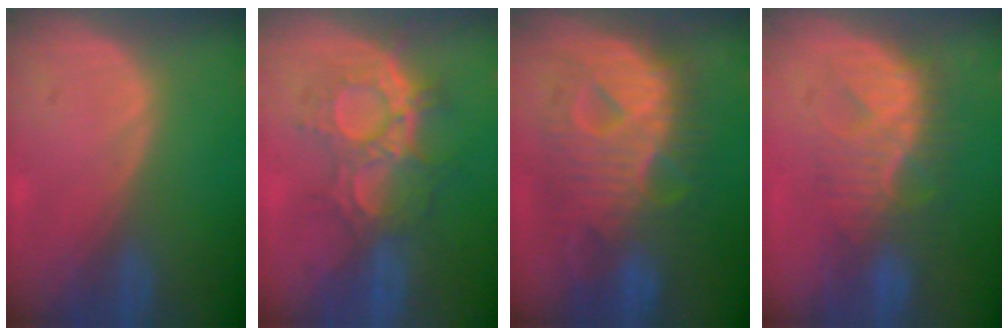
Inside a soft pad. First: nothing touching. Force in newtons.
{"total": 8.8, "press": 8.8, "slide": 0.9}
{"total": 12.3, "press": 12.2, "slide": 1.3}
{"total": 8.0, "press": 7.9, "slide": 1.3}